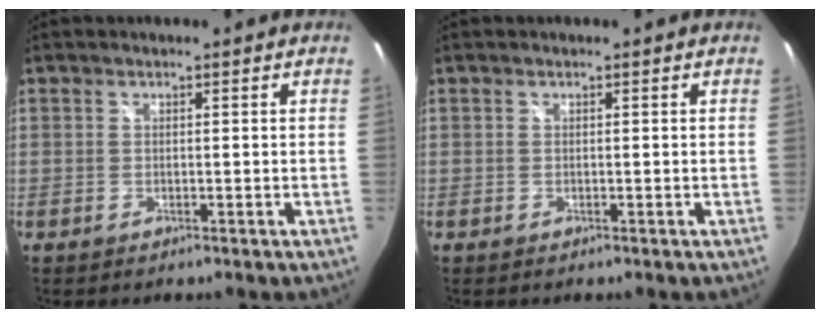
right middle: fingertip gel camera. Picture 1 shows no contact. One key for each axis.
{"total": 0.0}